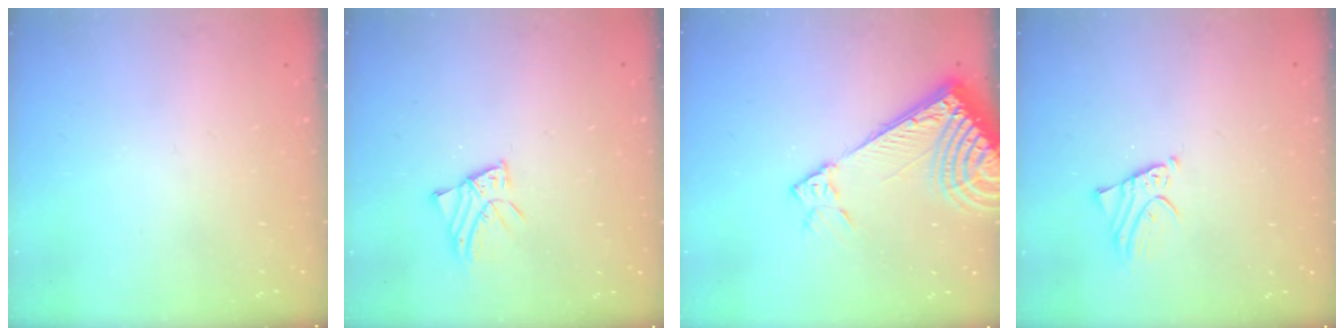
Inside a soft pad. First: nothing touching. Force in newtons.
{"total": 3.2, "press": 3.2, "slide": 0.1}
{"total": 11.7, "press": 11.5, "slide": 1.9}
{"total": 2.1, "press": 2.1, "slide": 0.2}